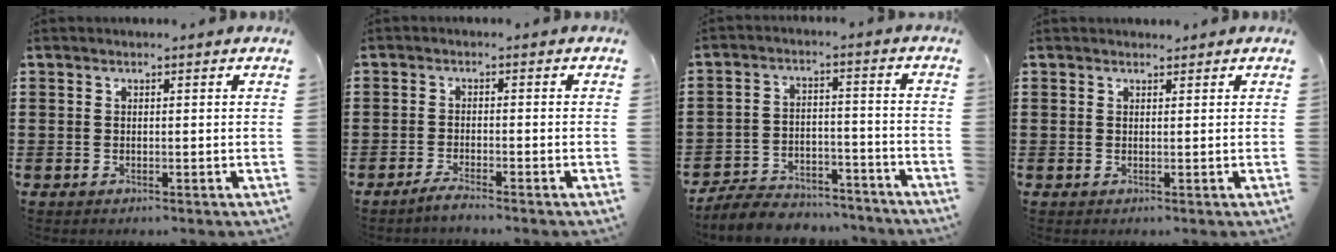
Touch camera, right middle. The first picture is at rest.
{"total": 2.0, "force": [-1.7, -0.2, 1.1], "torque": [-0.018, -0.002, -0.030]}
{"total": 6.3, "force": [-6.1, 1.2, 1.2], "torque": [-0.028, 0.010, -0.121]}
{"total": 0.8, "force": [0.6, 0.4, -0.1], "torque": [0.008, -0.003, 0.011]}